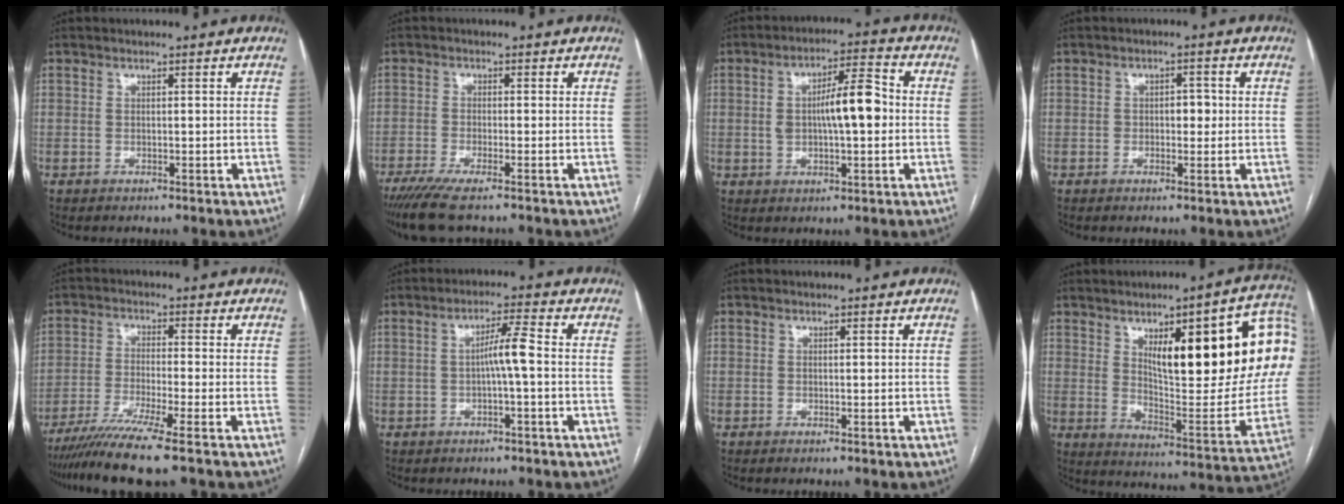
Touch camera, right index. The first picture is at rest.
{"total": 6.8, "force": [-5.2, 0.2, 4.4], "torque": [-0.073, -0.019, -0.086]}
{"total": 9.5, "force": [0.3, 2.7, 9.1], "torque": [-0.156, 0.024, 0.005]}
{"total": 2.8, "force": [0.0, 1.7, 2.3], "torque": [-0.030, 0.008, 0.000]}
{"total": 9.7, "force": [-7.3, -1.6, 6.2], "torque": [-0.104, -0.029, -0.124]}
{"total": 4.2, "force": [-0.5, -0.1, 4.2], "torque": [-0.072, 0.012, -0.006]}
{"total": 0.0}
{"total": 27.9, "force": [8.7, 6.6, 25.7], "torque": [-0.281, 0.027, 0.137]}